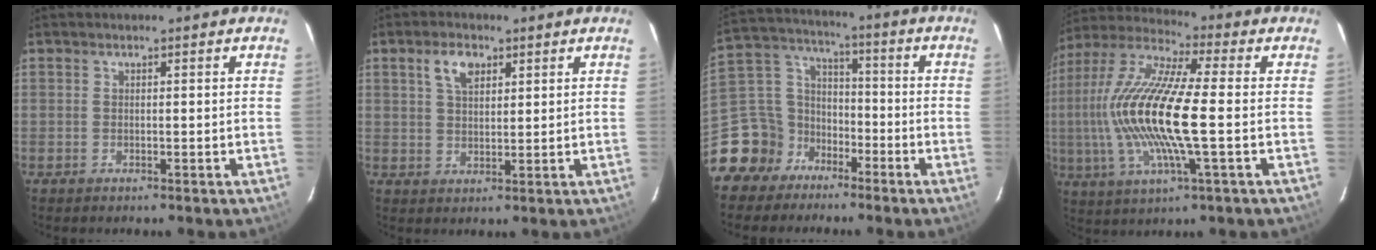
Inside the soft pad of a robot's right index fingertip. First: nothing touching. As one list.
[{"total": 4.8, "force": [2.5, 2.6, 3.2], "torque": [-0.057, 0.011, 0.046]}, {"total": 12.2, "force": [-8.4, 8.7, 2.0], "torque": [-0.069, 0.050, -0.150]}, {"total": 19.4, "force": [-1.0, 3.2, 19.1], "torque": [-0.373, -0.003, -0.029]}]